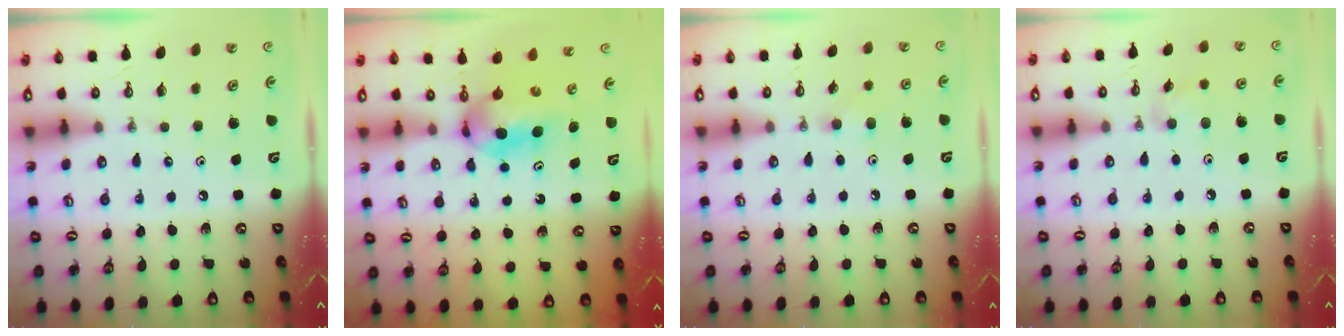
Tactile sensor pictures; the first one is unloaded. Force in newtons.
{"total": 5.8, "press": 5.2, "slide": 2.6}
{"total": 4.6, "press": 4.6, "slide": 0.6}
{"total": 6.2, "press": 5.8, "slide": 2.1}